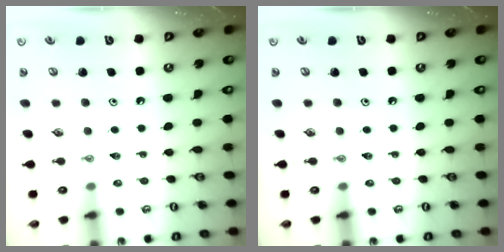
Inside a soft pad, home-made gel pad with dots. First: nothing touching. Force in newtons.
{"total": 0.0}